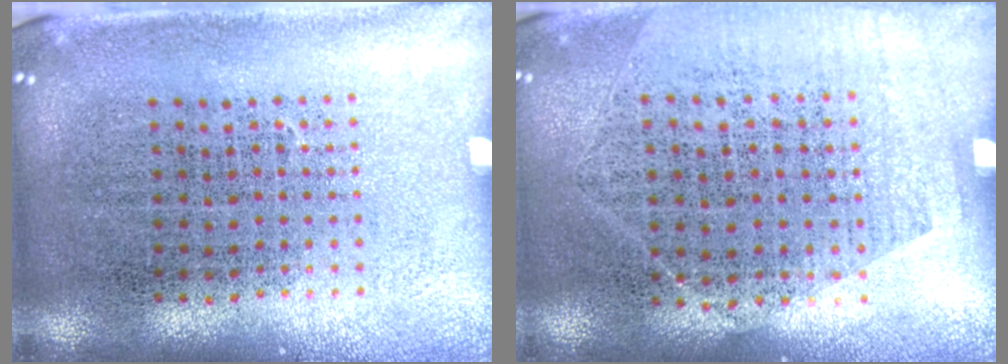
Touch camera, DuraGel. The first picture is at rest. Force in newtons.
{"total": 1.3, "press": 1.0, "slide": 0.7}